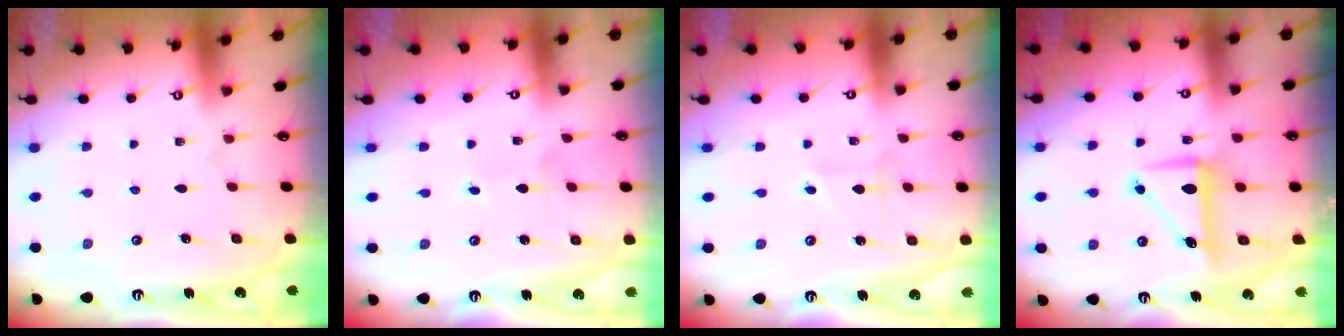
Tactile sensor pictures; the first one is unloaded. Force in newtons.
{"total": 1.3, "press": 1.3, "slide": 0.1}
{"total": 2.4, "press": 2.2, "slide": 0.9}
{"total": 8.3, "press": 8.2, "slide": 0.3}